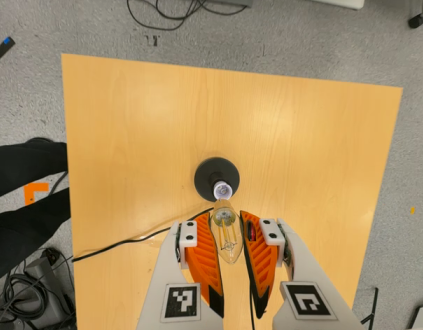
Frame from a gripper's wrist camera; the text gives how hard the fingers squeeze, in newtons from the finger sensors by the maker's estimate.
{"total": 21.2, "left": 25.5, "right": 16.8}